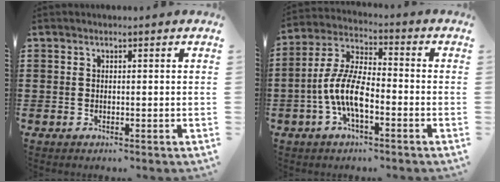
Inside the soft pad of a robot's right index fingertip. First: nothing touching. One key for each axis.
{"total": 8.9, "fx": -3.0, "fy": 3.3, "fz": 7.7, "tx": -0.184, "ty": -0.008, "tz": -0.063}